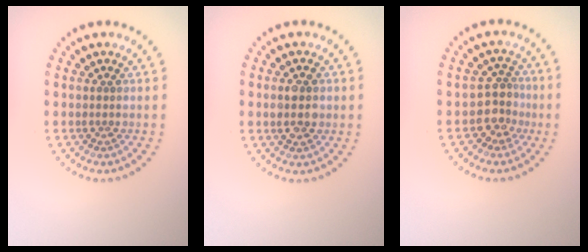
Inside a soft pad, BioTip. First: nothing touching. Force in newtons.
{"total": 2.1, "press": 2.1, "slide": 0.2}
{"total": 2.5, "press": 2.0, "slide": 1.5}